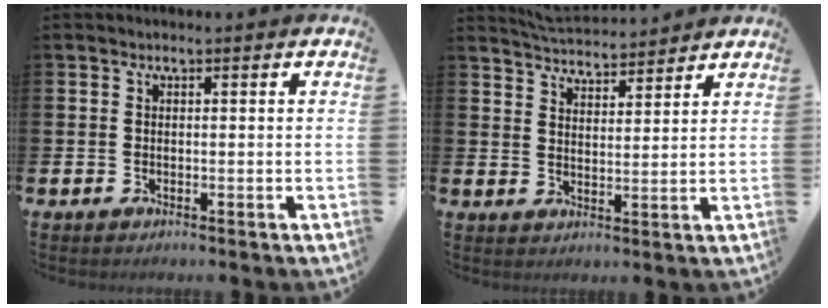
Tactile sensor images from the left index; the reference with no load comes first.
{"total": 4.8, "force": [4.8, 0.2, -0.1], "torque": [-0.009, -0.033, 0.087]}